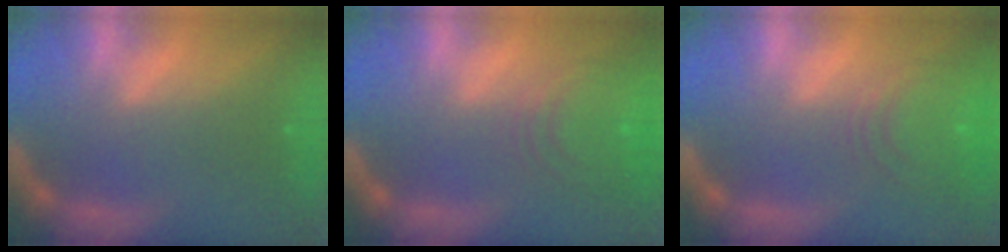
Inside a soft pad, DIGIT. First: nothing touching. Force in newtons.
{"total": 8.5}
{"total": 8.0}